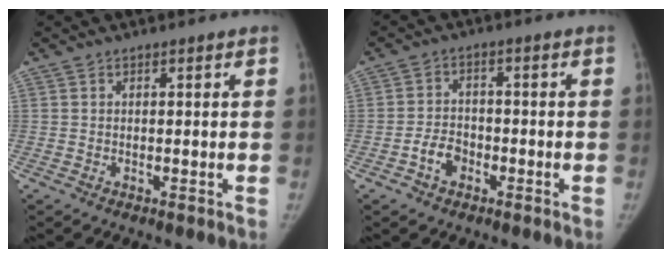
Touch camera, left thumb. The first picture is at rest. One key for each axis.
{"total": 4.4, "fx": -2.1, "fy": 3.1, "fz": 2.3, "tx": -0.031, "ty": 0.021, "tz": -0.040}